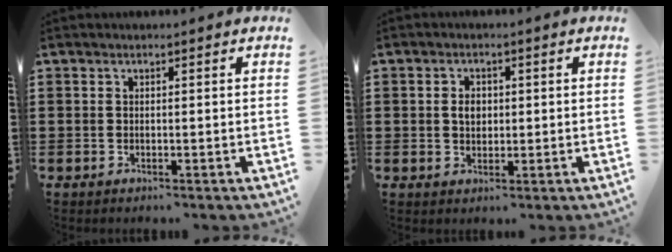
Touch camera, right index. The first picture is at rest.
{"total": 2.7, "force": [0.2, 1.9, 1.8], "torque": [-0.039, 0.009, 0.002]}